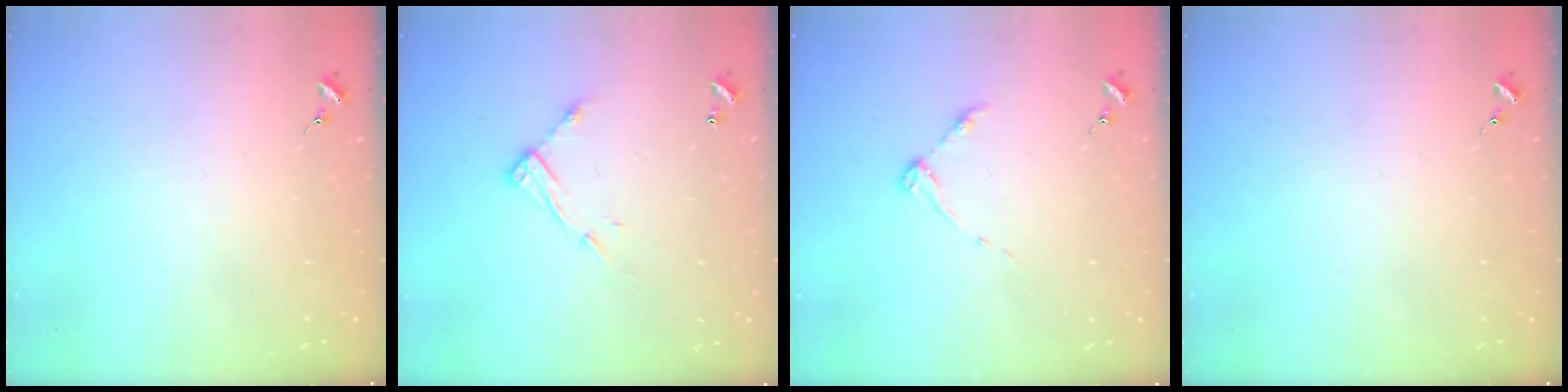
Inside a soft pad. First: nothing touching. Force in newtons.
{"total": 10.0, "press": 9.9, "slide": 0.5}
{"total": 4.9, "press": 4.8, "slide": 0.7}
{"total": 0.0}